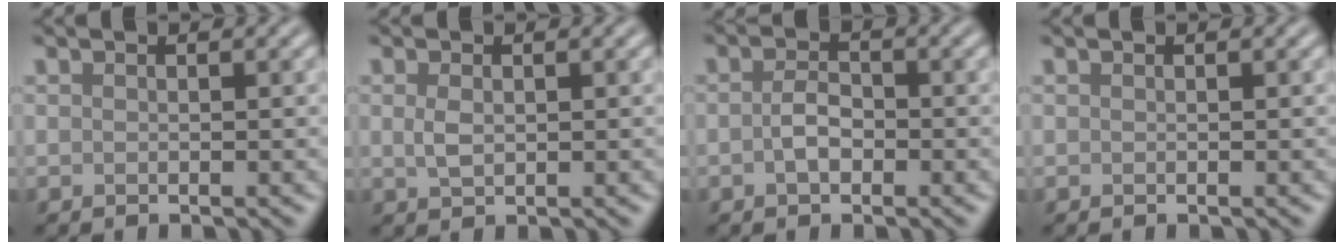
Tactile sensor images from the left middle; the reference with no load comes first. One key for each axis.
{"total": 1.6, "fx": 0.2, "fy": 1.0, "fz": 1.2, "tx": -0.030, "ty": -0.001, "tz": 0.007}
{"total": 2.2, "fx": -0.6, "fy": 1.4, "fz": 1.6, "tx": -0.036, "ty": 0.003, "tz": -0.015}
{"total": 0.0}